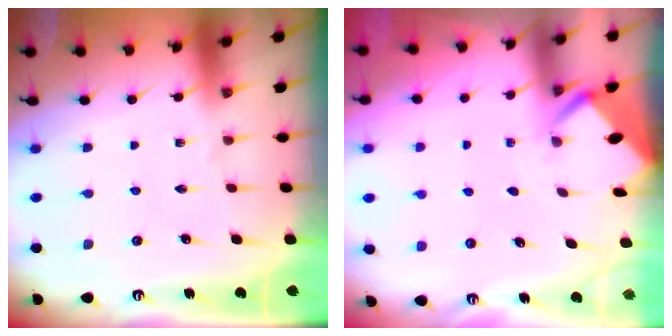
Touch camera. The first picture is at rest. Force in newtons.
{"total": 2.5, "press": 2.5, "slide": 0.2}